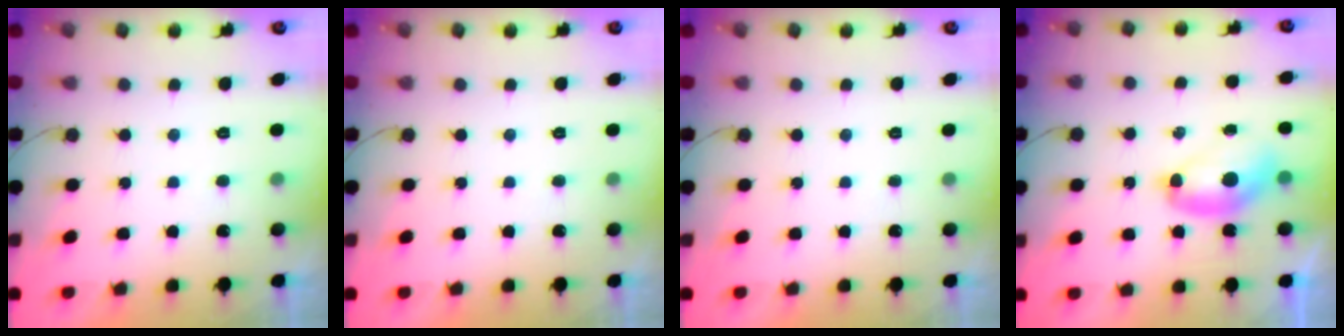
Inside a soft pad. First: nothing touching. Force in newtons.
{"total": 0.0}
{"total": 0.0}
{"total": 9.0, "press": 9.0, "slide": 0.8}